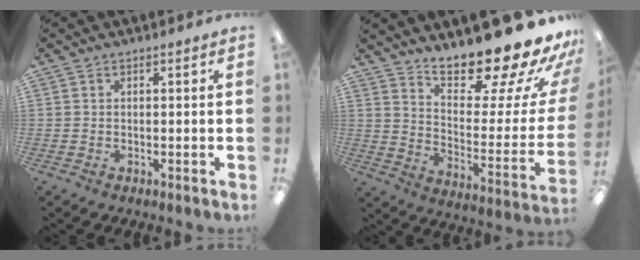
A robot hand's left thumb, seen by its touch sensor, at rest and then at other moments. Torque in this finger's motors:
{"motor_torque": [1.32, 1.31, 1.42, -1.35, 0.15]}